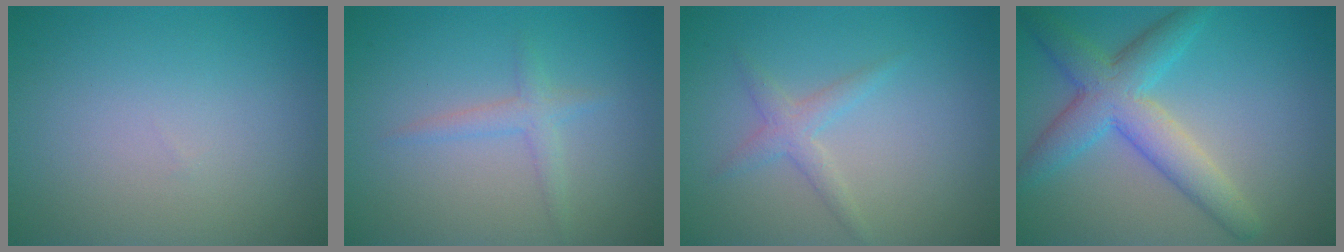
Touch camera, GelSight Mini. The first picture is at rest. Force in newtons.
{"total": 1.6, "press": 1.6, "slide": 0.0}
{"total": 1.9, "press": 1.9, "slide": 0.0}
{"total": 5.8, "press": 5.8, "slide": 0.3}